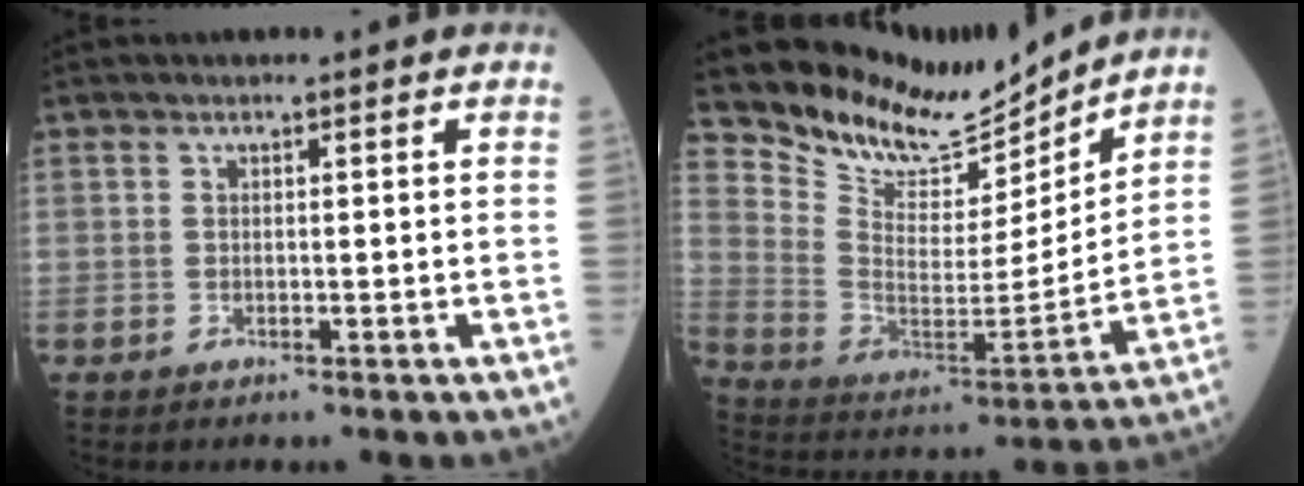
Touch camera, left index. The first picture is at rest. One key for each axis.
{"total": 13.1, "fx": 12.9, "fy": 2.2, "fz": 1.0, "tx": -0.039, "ty": -0.032, "tz": 0.230}